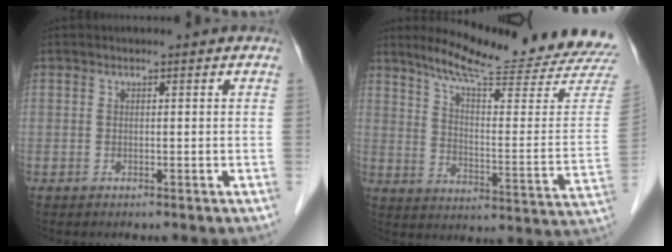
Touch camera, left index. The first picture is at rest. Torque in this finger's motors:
{"motor_torque": [-0.17, -0.19, 0.03, 0.01]}